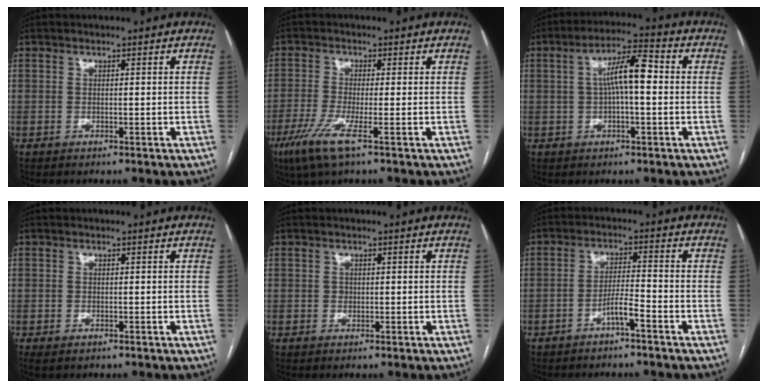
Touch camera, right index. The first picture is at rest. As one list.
[{"total": 6.1, "force": [-3.3, 0.1, 5.2], "torque": [-0.109, -0.019, -0.067]}, {"total": 7.8, "force": [0.6, 1.6, 7.6], "torque": [-0.135, 0.027, 0.006]}, {"total": 1.6, "force": [-1.1, 0.8, 0.9], "torque": [-0.016, -0.002, -0.011]}, {"total": 0.6, "force": [-0.1, 0.6, 0.2], "torque": [0.000, 0.002, -0.001]}, {"total": 3.6, "force": [-2.5, -0.2, 2.6], "torque": [-0.048, 0.005, -0.047]}]